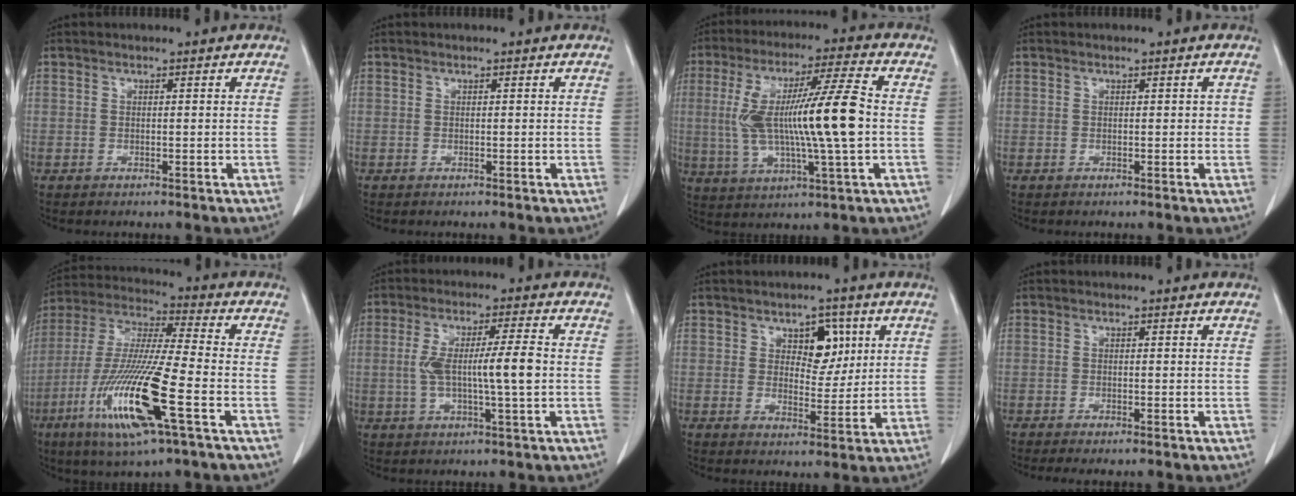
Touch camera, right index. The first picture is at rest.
{"total": 0.0}
{"total": 15.7, "force": [0.2, 0.8, 15.7], "torque": [-0.303, 0.010, 0.004]}
{"total": 1.0, "force": [0.1, 0.7, 0.8], "torque": [-0.009, 0.011, 0.003]}
{"total": 17.9, "force": [-6.8, 1.0, 16.6], "torque": [-0.353, -0.025, -0.127]}
{"total": 8.5, "force": [-0.3, 0.4, 8.5], "torque": [-0.160, 0.009, -0.006]}
{"total": 6.1, "force": [2.4, 3.5, 4.4], "torque": [-0.054, 0.007, 0.038]}
{"total": 2.2, "force": [-1.7, 0.3, 1.3], "torque": [-0.016, -0.005, -0.024]}